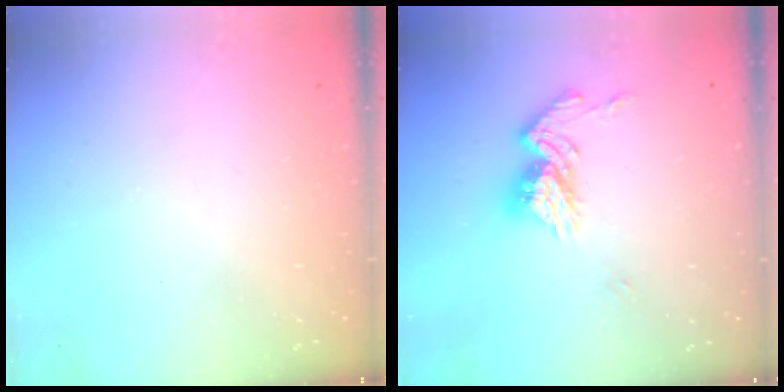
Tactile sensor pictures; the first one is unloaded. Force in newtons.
{"total": 13.6, "press": 13.5, "slide": 1.3}